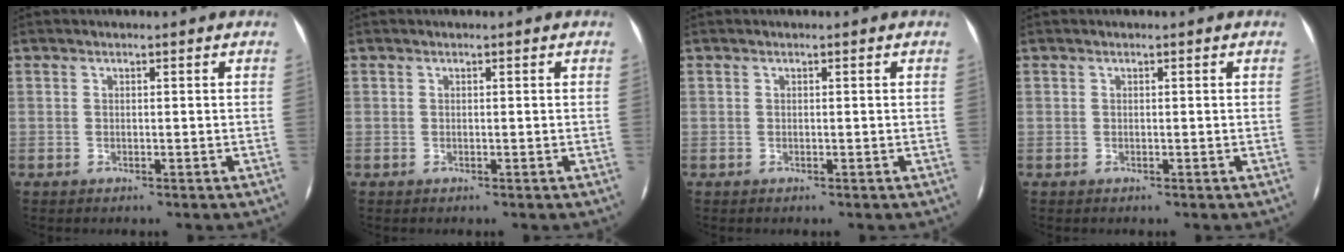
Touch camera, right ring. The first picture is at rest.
{"total": 0.0}
{"total": 0.0}
{"total": 0.0}